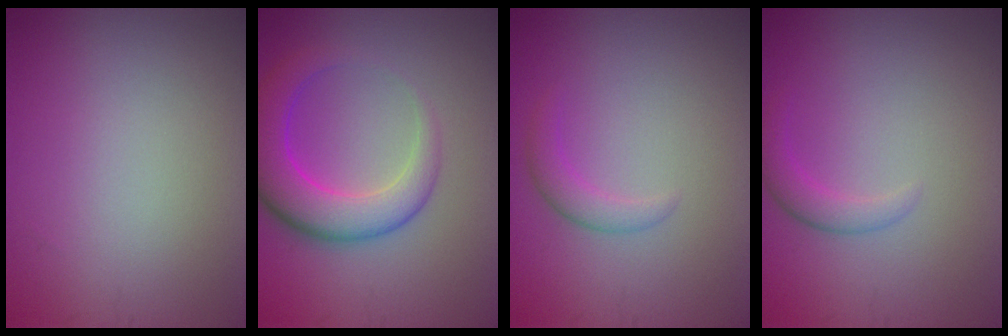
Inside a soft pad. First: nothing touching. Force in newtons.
{"total": 6.0, "press": 6.0, "slide": 0.2}
{"total": 1.7, "press": 1.7, "slide": 0.1}
{"total": 1.8, "press": 1.8, "slide": 0.1}